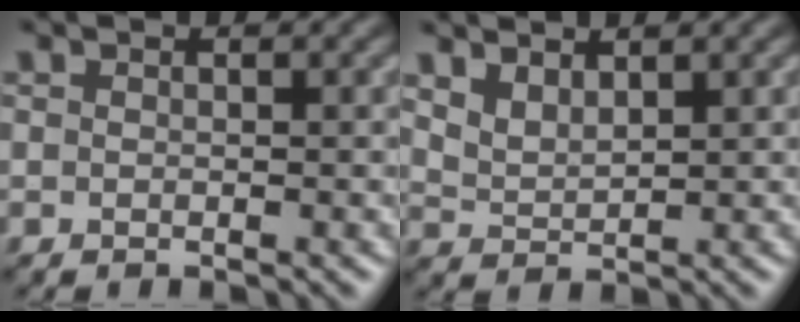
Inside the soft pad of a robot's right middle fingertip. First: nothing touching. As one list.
[{"total": 2.3, "force": [1.9, 1.0, 1.0], "torque": [-0.027, 0.000, 0.042]}]